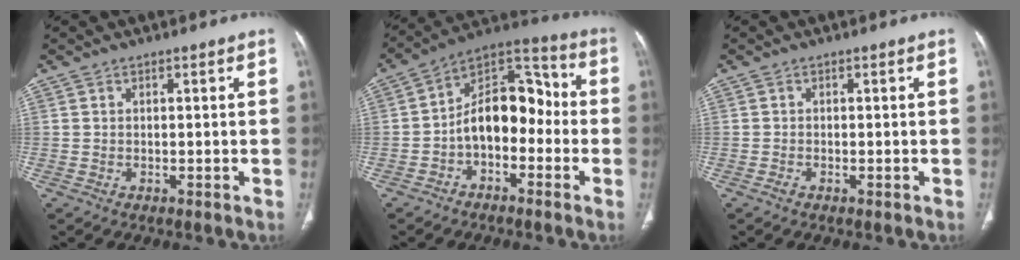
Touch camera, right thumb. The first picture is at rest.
{"total": 13.6, "force": [-2.5, 8.7, 10.1], "torque": [-0.126, 0.059, -0.055]}
{"total": 0.9, "force": [-0.5, 0.4, 0.6], "torque": [-0.014, 0.002, -0.009]}